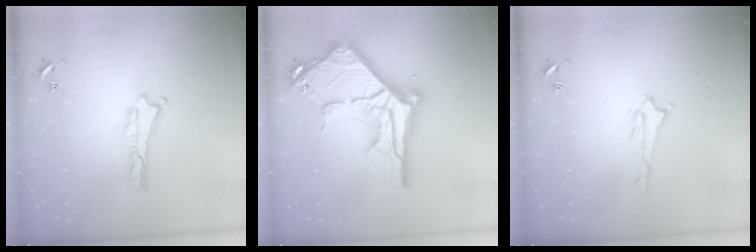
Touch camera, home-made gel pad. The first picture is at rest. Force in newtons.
{"total": 14.0, "press": 13.9, "slide": 1.4}
{"total": 1.3, "press": 1.3, "slide": 0.1}